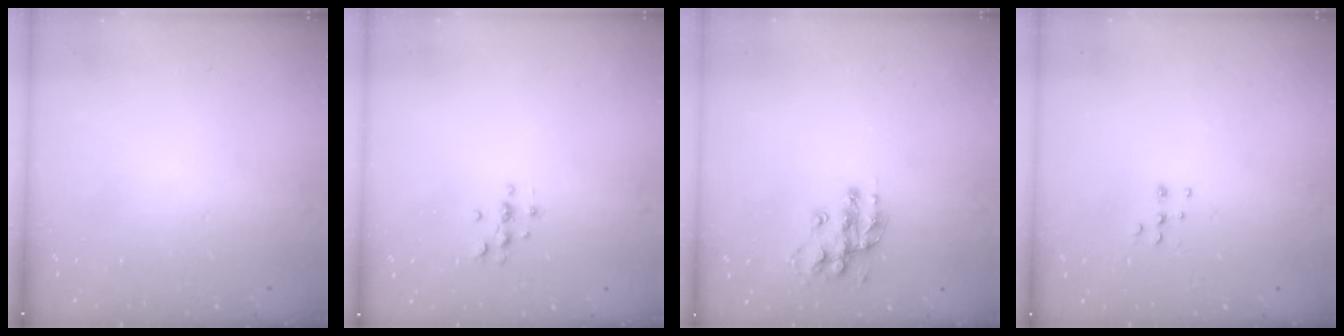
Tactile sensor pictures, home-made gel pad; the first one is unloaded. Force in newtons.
{"total": 3.3, "press": 3.3, "slide": 0.4}
{"total": 13.8, "press": 13.7, "slide": 0.8}
{"total": 5.3, "press": 5.2, "slide": 0.5}